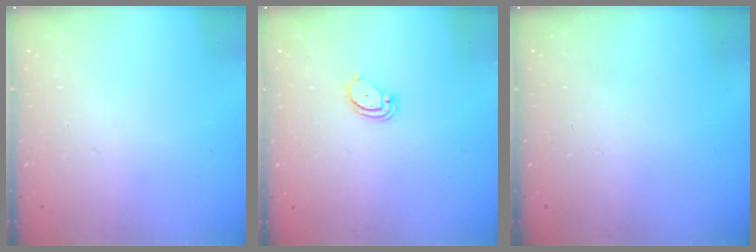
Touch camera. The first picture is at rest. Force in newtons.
{"total": 2.1, "press": 2.1, "slide": 0.1}
{"total": 0.0}